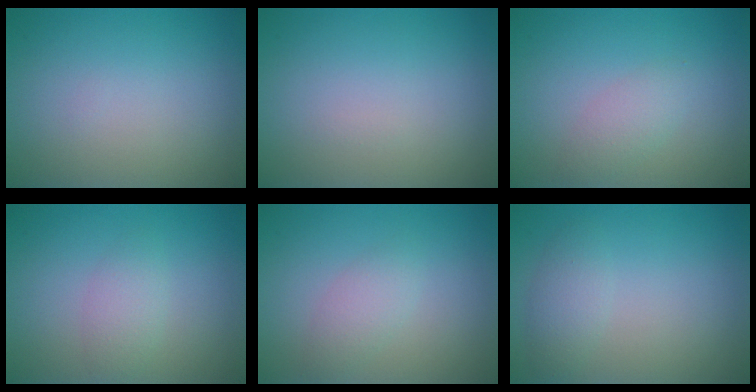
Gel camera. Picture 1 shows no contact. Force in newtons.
{"total": 0.0}
{"total": 1.8, "press": 1.8, "slide": 0.1}
{"total": 1.8, "press": 1.8, "slide": 0.1}
{"total": 1.8, "press": 1.8, "slide": 0.0}
{"total": 1.7, "press": 1.7, "slide": 0.1}